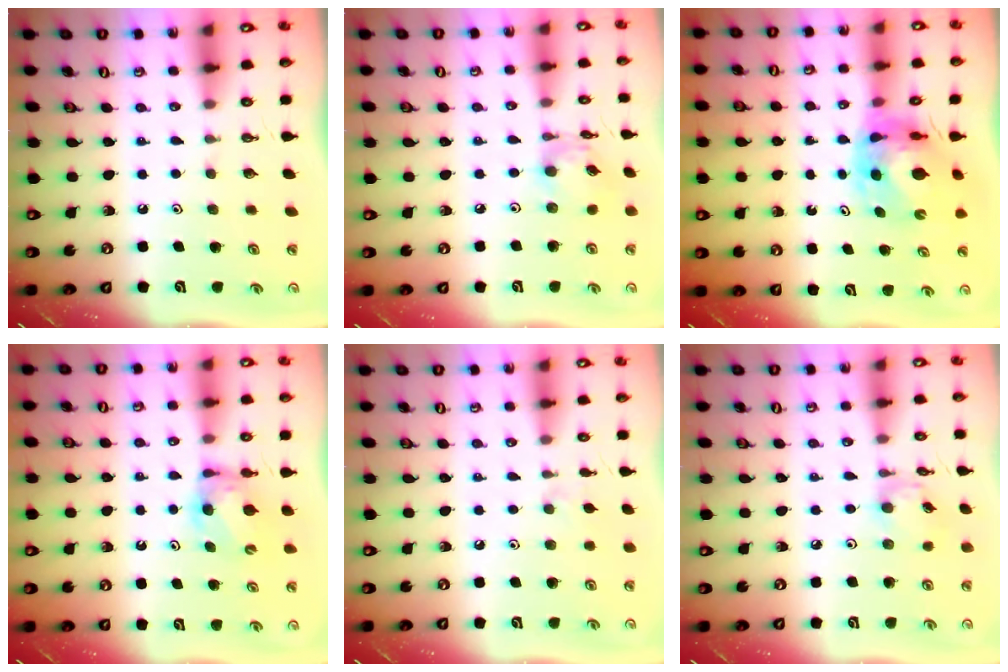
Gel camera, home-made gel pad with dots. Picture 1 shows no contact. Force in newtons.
{"total": 10.9, "press": 10.9, "slide": 1.0}
{"total": 10.0, "press": 9.9, "slide": 1.2}
{"total": 7.2, "press": 7.2, "slide": 0.3}
{"total": 2.5, "press": 2.4, "slide": 0.5}
{"total": 6.9, "press": 6.9, "slide": 0.4}